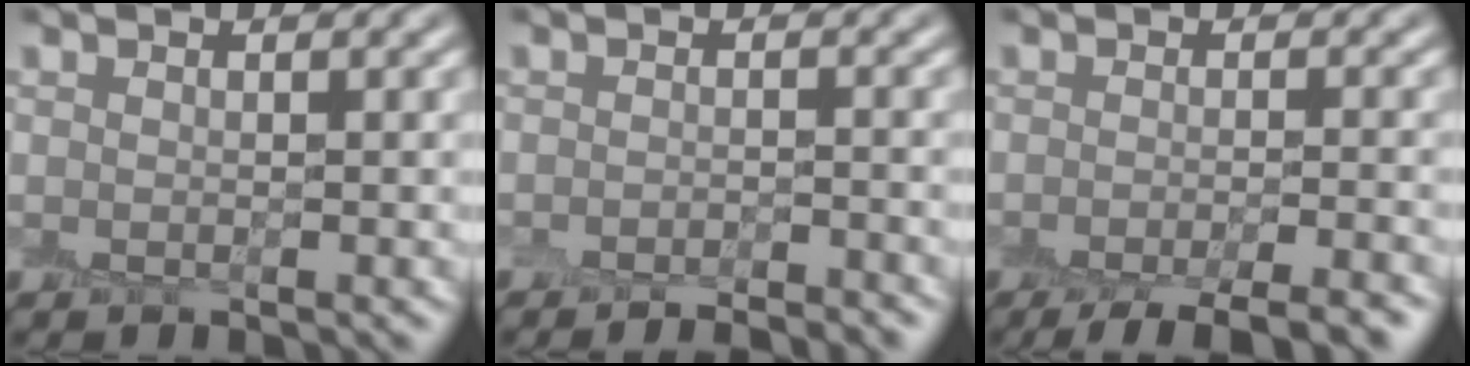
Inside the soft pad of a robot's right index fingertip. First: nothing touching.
{"total": 3.1, "force": [-2.9, 0.2, 1.1], "torque": [-0.016, 0.006, -0.037]}
{"total": 5.8, "force": [-4.4, 1.1, 3.5], "torque": [-0.048, -0.003, -0.068]}